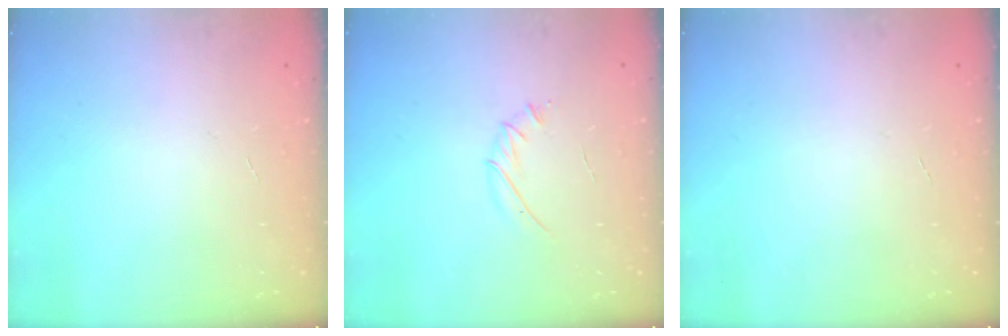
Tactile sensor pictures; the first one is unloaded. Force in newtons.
{"total": 4.3, "press": 4.1, "slide": 1.1}
{"total": 0.0}